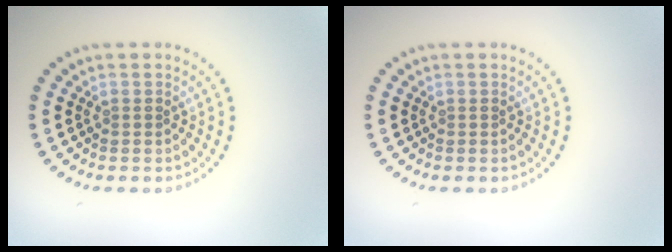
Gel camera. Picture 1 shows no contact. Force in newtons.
{"total": 0.0}